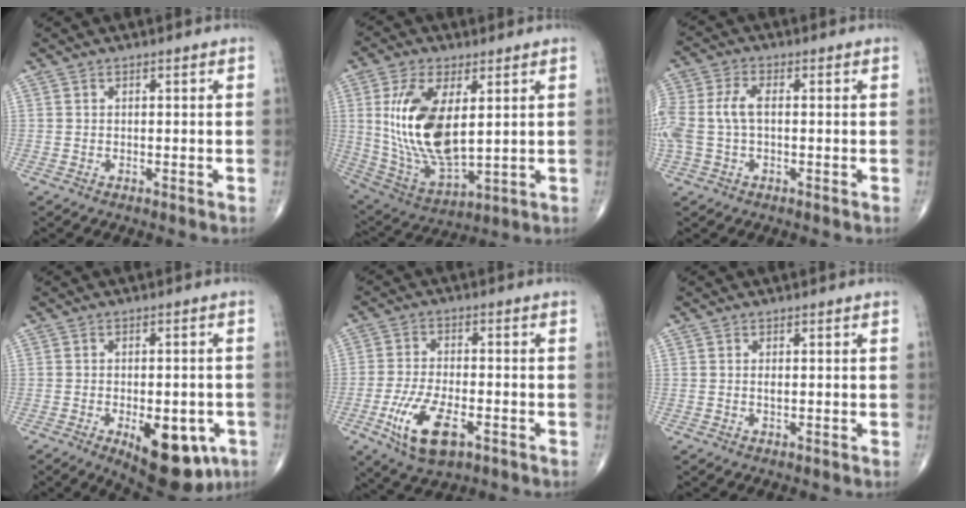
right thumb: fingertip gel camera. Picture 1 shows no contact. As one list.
[{"total": 17.8, "force": [3.2, 8.5, 15.3], "torque": [-0.299, -0.022, 0.076]}, {"total": 8.7, "force": [-0.1, 5.0, 7.1], "torque": [-0.191, 0.022, 0.000]}, {"total": 14.3, "force": [-5.8, 6.8, 11.1], "torque": [-0.125, 0.004, -0.067]}, {"total": 11.0, "force": [-4.6, 4.8, 8.7], "torque": [-0.174, 0.007, -0.078]}, {"total": 0.8, "force": [0.0, 0.3, 0.7], "torque": [-0.013, -0.001, -0.001]}]